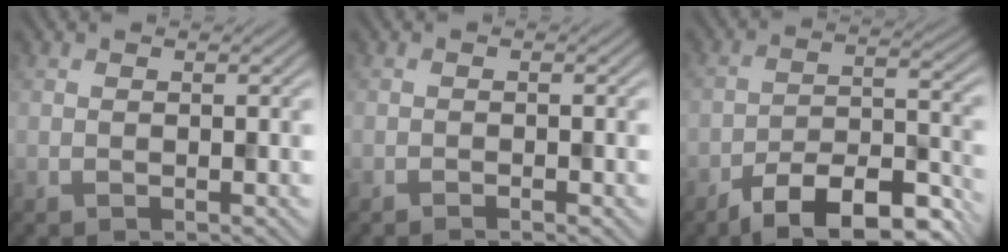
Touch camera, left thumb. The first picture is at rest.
{"total": 0.8, "force": [-0.7, 0.1, 0.5], "torque": [-0.008, 0.001, -0.011]}
{"total": 12.0, "force": [-8.9, 3.8, 7.1], "torque": [-0.107, 0.001, -0.150]}